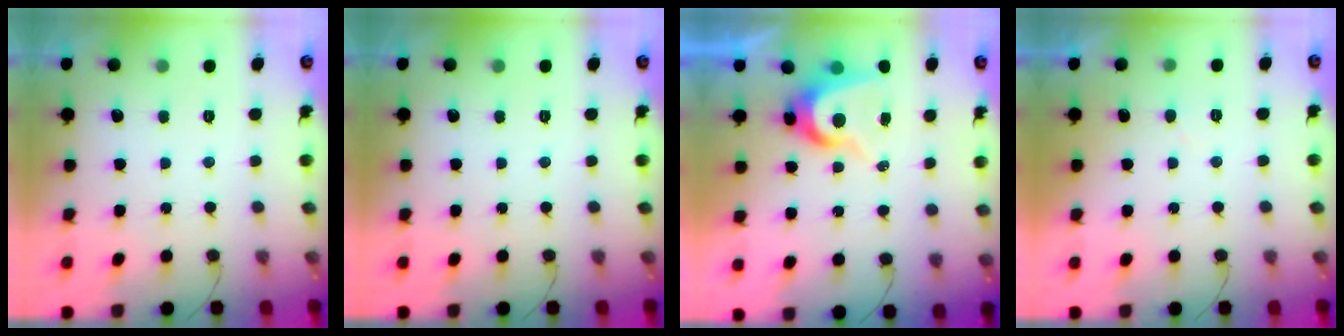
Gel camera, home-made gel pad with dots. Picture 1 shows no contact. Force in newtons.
{"total": 0.0}
{"total": 7.8, "press": 7.8, "slide": 0.3}
{"total": 3.8, "press": 3.7, "slide": 0.3}